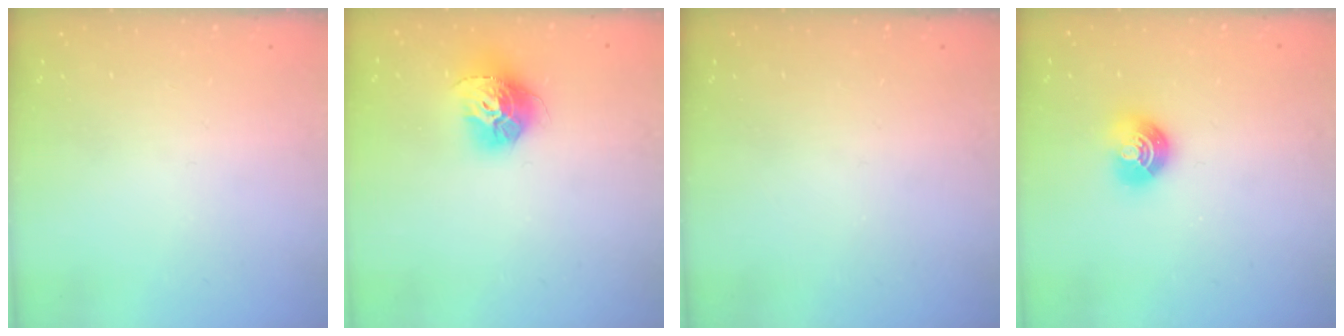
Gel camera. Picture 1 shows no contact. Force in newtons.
{"total": 13.6, "press": 13.5, "slide": 1.4}
{"total": 0.0}
{"total": 8.1, "press": 8.0, "slide": 1.1}